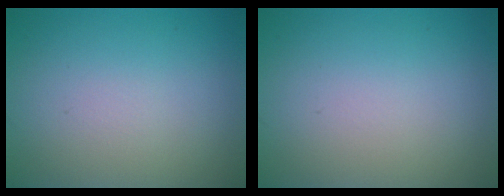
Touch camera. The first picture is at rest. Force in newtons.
{"total": 0.0}